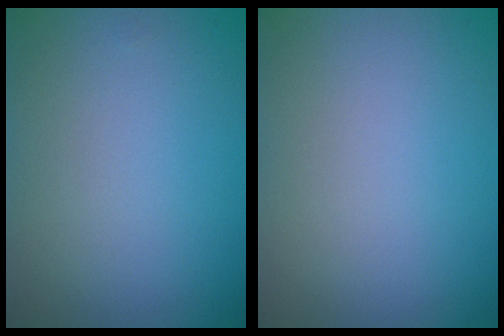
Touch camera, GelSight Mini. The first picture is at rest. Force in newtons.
{"total": 0.0}